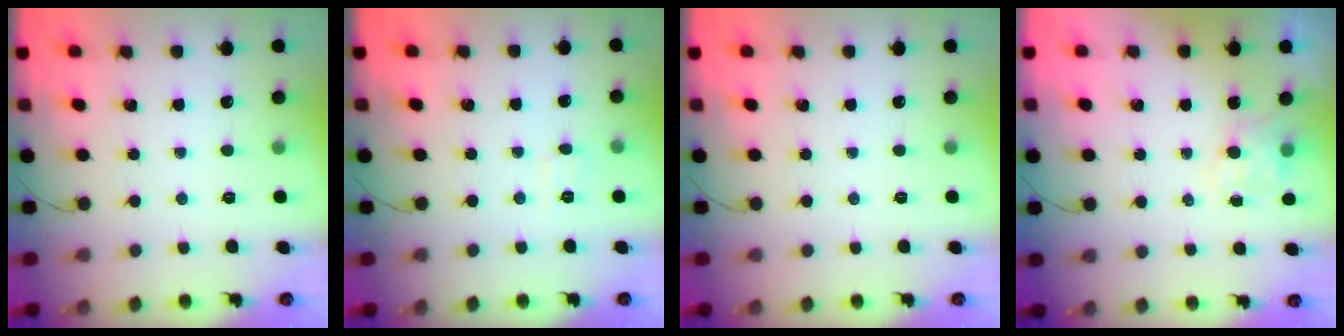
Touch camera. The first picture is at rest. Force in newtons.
{"total": 4.2, "press": 4.0, "slide": 1.3}
{"total": 0.0}
{"total": 5.4, "press": 5.3, "slide": 0.8}